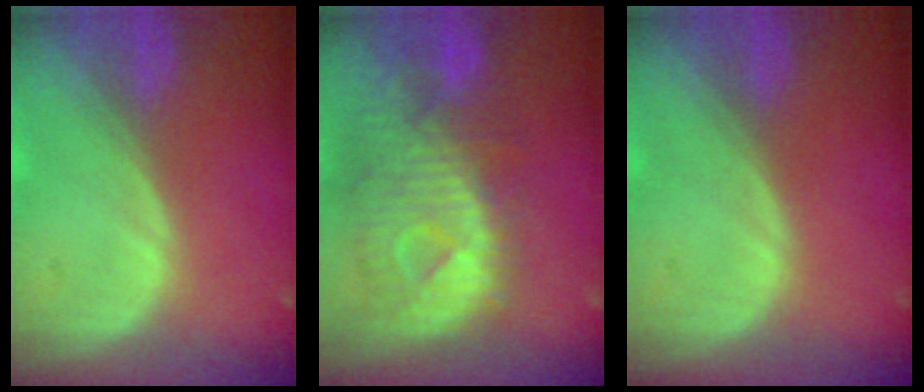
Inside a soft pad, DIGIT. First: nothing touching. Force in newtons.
{"total": 11.3, "press": 9.9, "slide": 5.4}
{"total": 0.0}